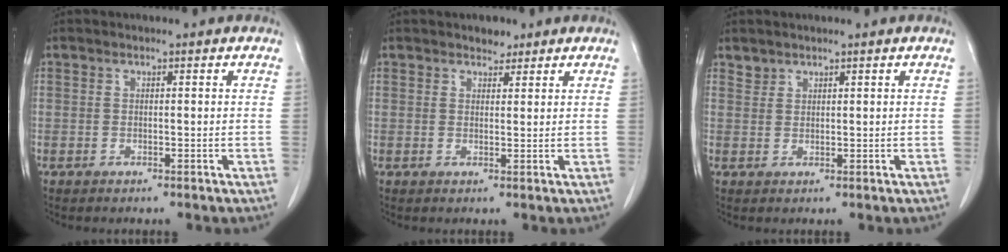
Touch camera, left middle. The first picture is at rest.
{"total": 1.9, "force": [1.5, 1.0, 0.4], "torque": [-0.008, -0.003, 0.022]}
{"total": 1.3, "force": [1.1, 0.5, -0.2], "torque": [0.008, 0.002, 0.021]}